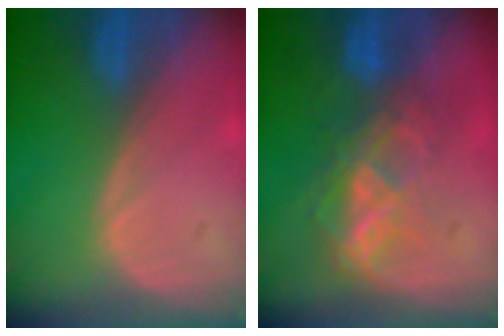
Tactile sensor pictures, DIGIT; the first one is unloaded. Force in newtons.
{"total": 6.5, "press": 6.4, "slide": 1.1}